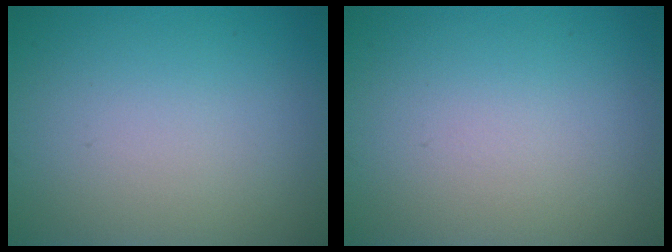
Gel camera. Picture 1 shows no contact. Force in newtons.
{"total": 0.0}